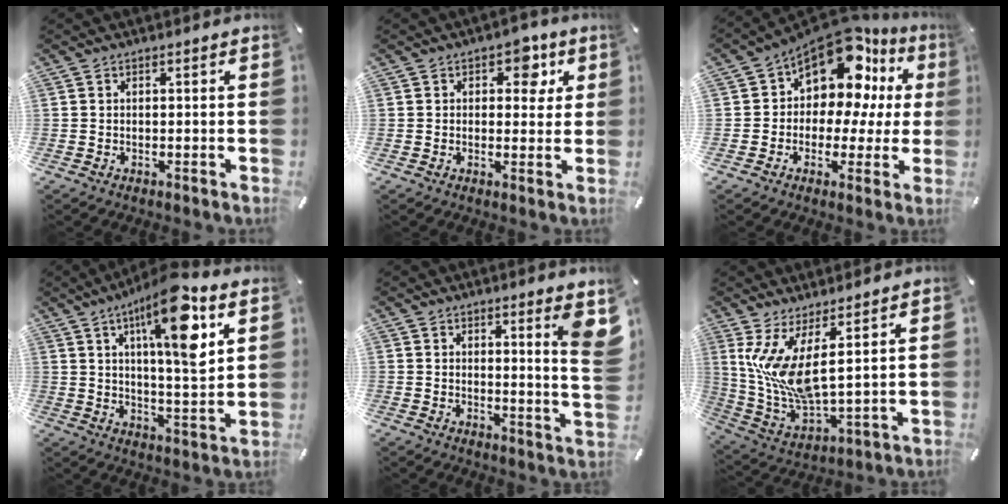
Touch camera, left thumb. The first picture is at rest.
{"total": 6.7, "force": [2.8, 4.4, 4.2], "torque": [-0.029, -0.010, 0.038]}
{"total": 13.8, "force": [8.5, 7.9, 7.6], "torque": [-0.127, -0.075, 0.150]}
{"total": 16.6, "force": [8.2, 4.5, 13.7], "torque": [-0.216, -0.030, 0.125]}
{"total": 7.0, "force": [4.3, 0.1, 5.6], "torque": [-0.075, -0.038, 0.065]}
{"total": 11.3, "force": [5.1, 3.5, 9.5], "torque": [-0.221, -0.047, 0.095]}